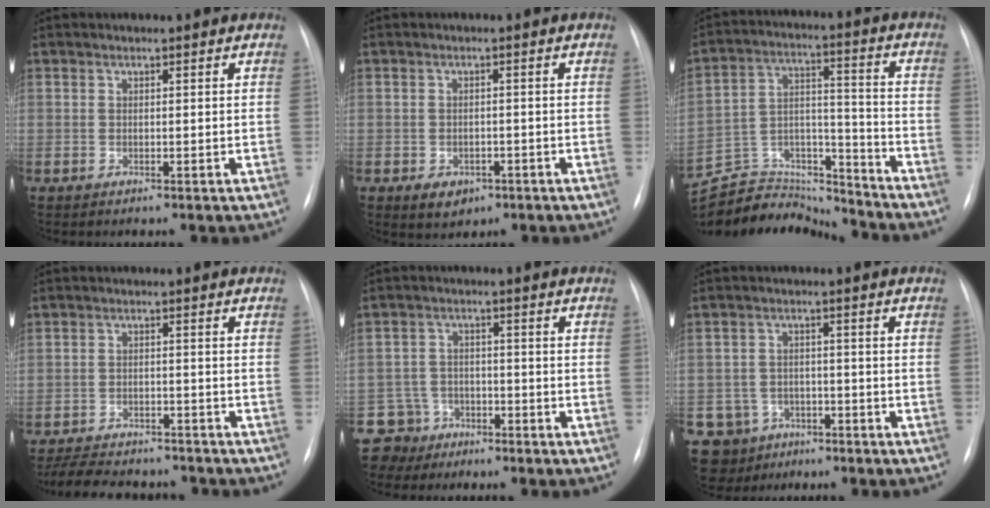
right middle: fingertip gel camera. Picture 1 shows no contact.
{"total": 3.7, "force": [-1.8, 2.7, 1.7], "torque": [-0.022, 0.001, -0.014]}
{"total": 18.9, "force": [-18.4, 3.6, 2.4], "torque": [-0.048, 0.046, -0.290]}
{"total": 13.5, "force": [-12.1, 3.8, 4.6], "torque": [-0.095, 0.003, -0.167]}
{"total": 5.8, "force": [-4.1, 4.0, -0.9], "torque": [0.020, 0.006, -0.077]}
{"total": 7.8, "force": [-4.6, 6.2, 0.4], "torque": [-0.009, 0.016, -0.066]}